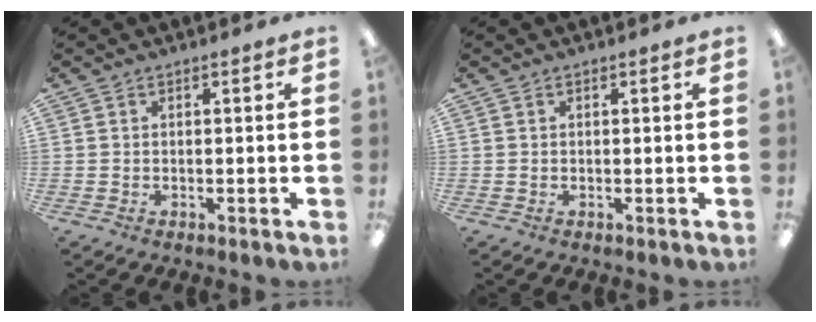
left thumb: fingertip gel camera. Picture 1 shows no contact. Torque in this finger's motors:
{"motor_torque": [-0.08, -0.02, -0.18, 0.06, 0.00]}